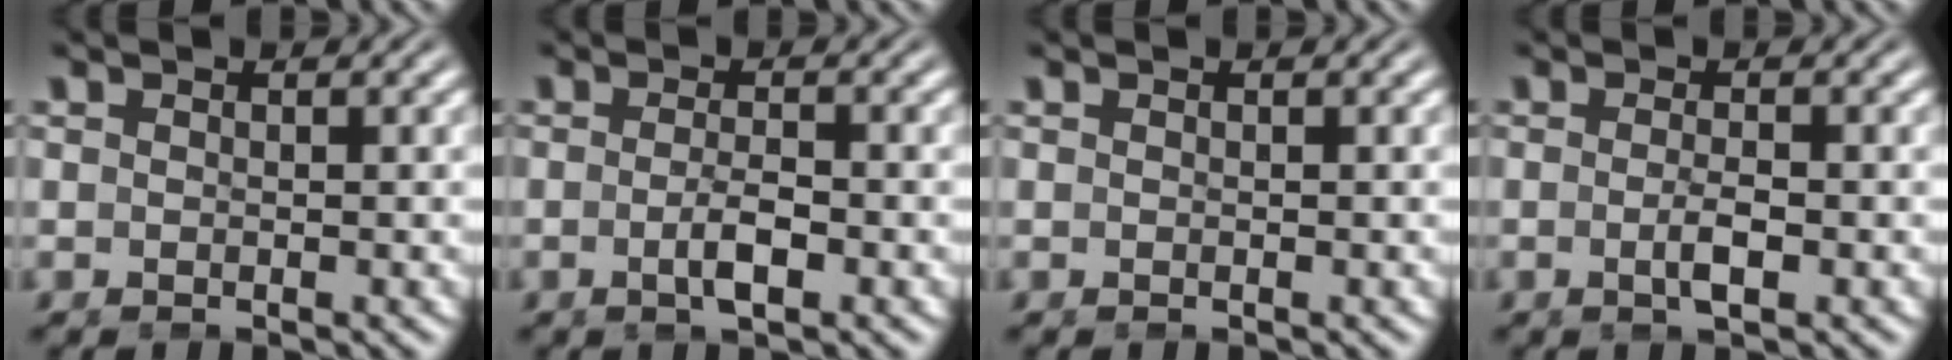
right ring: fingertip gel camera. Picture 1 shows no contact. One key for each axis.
{"total": 1.8, "fx": -0.5, "fy": -0.4, "fz": 1.7, "tx": -0.030, "ty": -0.006, "tz": -0.003}
{"total": 0.0}
{"total": 1.5, "fx": -0.2, "fy": -0.5, "fz": 1.4, "tx": -0.025, "ty": -0.005, "tz": 0.001}